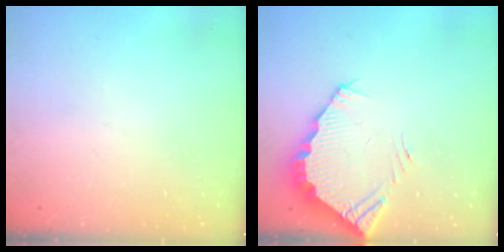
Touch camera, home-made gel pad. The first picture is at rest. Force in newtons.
{"total": 3.8, "press": 3.8, "slide": 0.3}